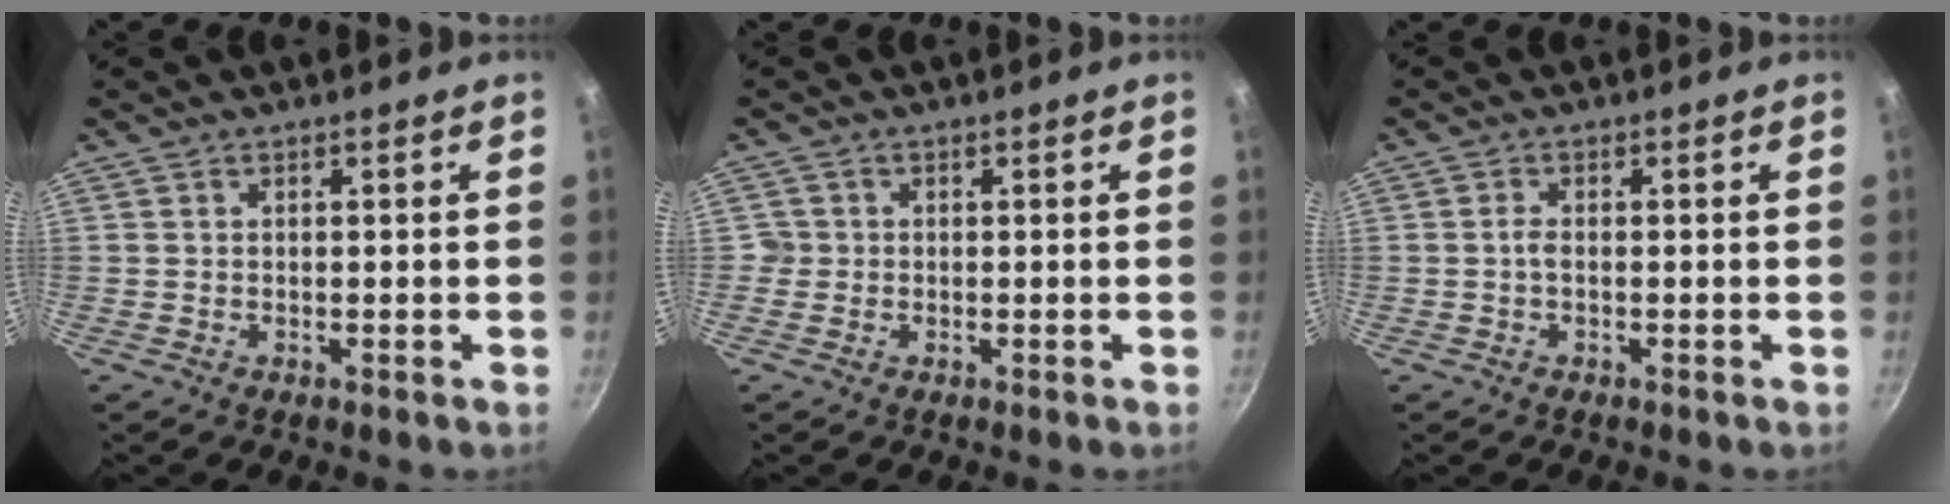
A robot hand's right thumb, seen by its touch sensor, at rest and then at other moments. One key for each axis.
{"total": 1.6, "fx": -0.1, "fy": 1.5, "fz": 0.0, "tx": 0.009, "ty": 0.006, "tz": -0.005}
{"total": 1.1, "fx": -0.3, "fy": 0.5, "fz": 0.9, "tx": -0.017, "ty": 0.001, "tz": -0.006}